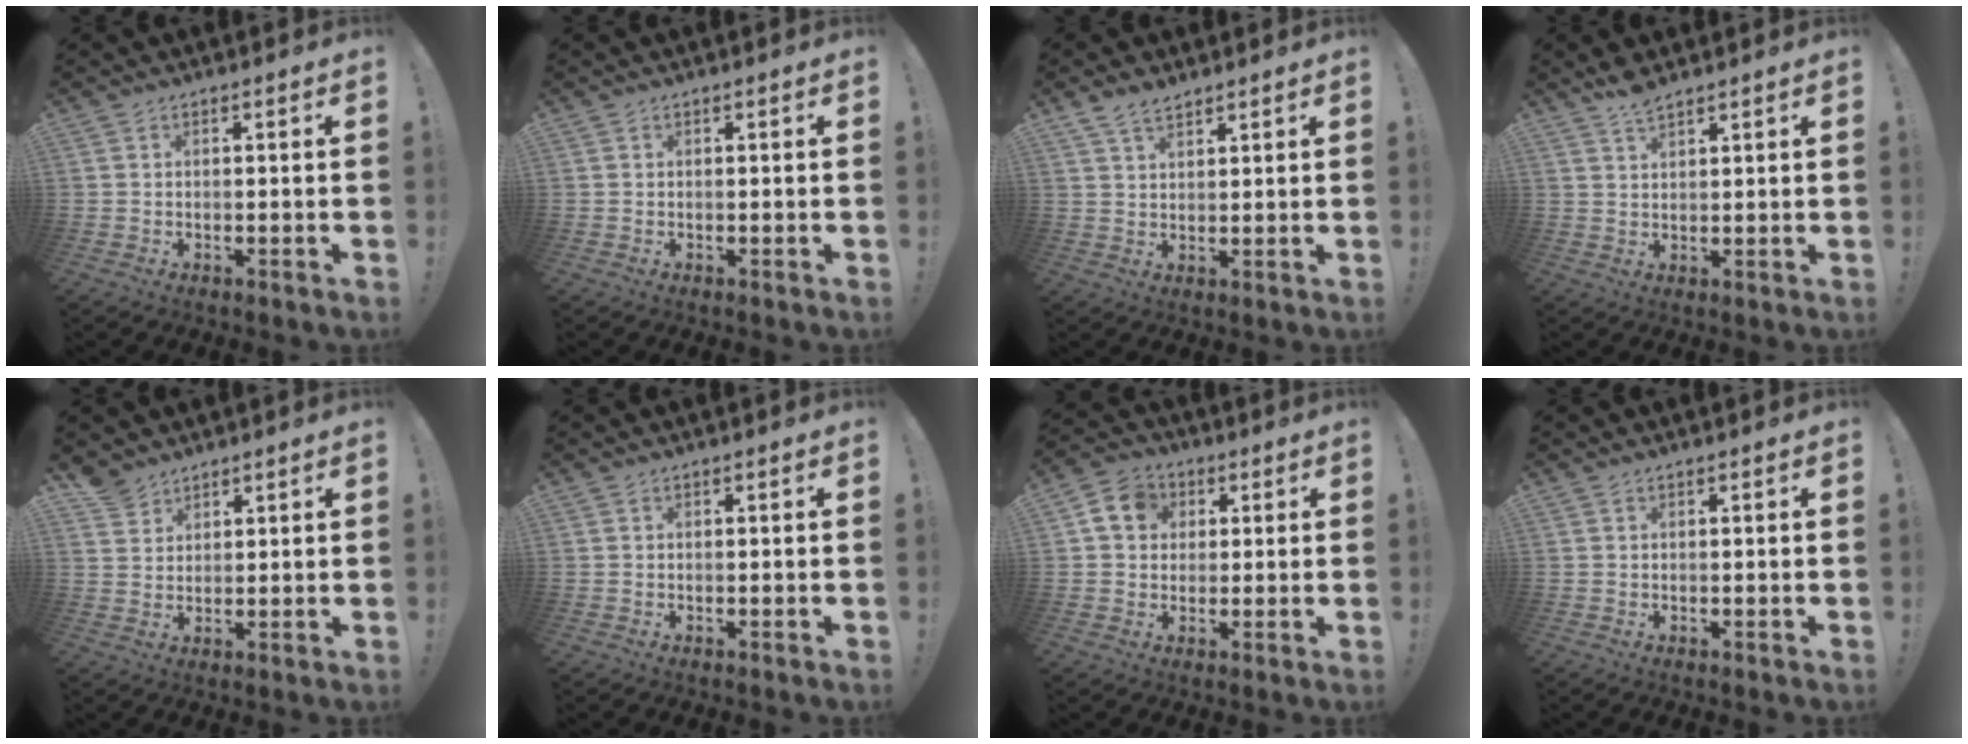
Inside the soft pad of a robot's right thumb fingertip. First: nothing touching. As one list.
[{"total": 0.0}, {"total": 4.6, "force": [3.8, 1.9, 1.8], "torque": [-0.028, -0.024, 0.071]}, {"total": 4.1, "force": [3.5, 1.0, 2.0], "torque": [-0.036, -0.019, 0.063]}, {"total": 4.6, "force": [4.0, 2.2, 0.4], "torque": [-0.009, -0.029, 0.077]}, {"total": 0.0}, {"total": 9.1, "force": [2.6, 7.8, 4.0], "torque": [-0.061, 0.005, 0.055]}, {"total": 0.0}]